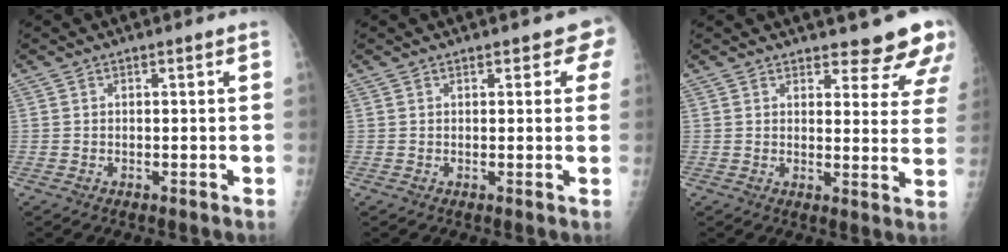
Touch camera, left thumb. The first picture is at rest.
{"total": 3.2, "force": [2.0, 1.5, 2.0], "torque": [0.005, 0.000, 0.017]}
{"total": 10.9, "force": [9.7, 3.1, 3.9], "torque": [-0.007, -0.064, 0.098]}